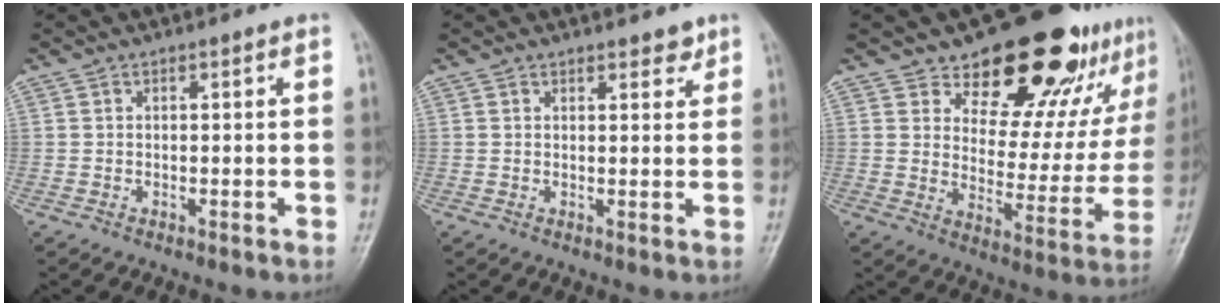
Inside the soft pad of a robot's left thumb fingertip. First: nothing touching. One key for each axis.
{"total": 2.4, "fx": 1.9, "fy": 1.1, "fz": 1.0, "tx": 0.004, "ty": -0.010, "tz": 0.021}
{"total": 20.0, "fx": 14.8, "fy": 9.0, "fz": 10.1, "tx": -0.078, "ty": -0.102, "tz": 0.201}